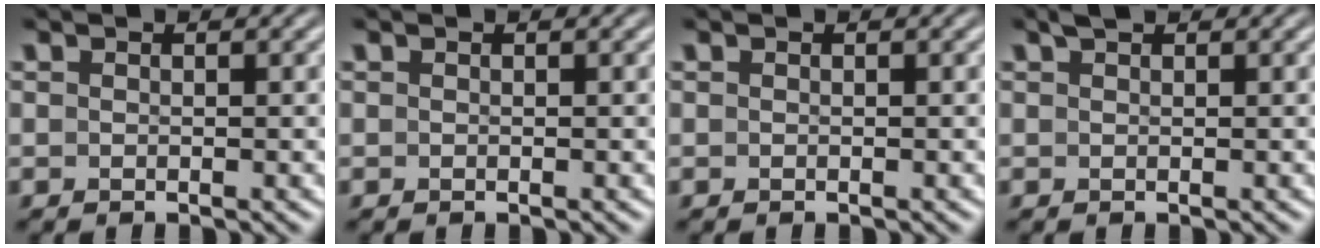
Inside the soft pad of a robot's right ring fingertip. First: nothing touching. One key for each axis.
{"total": 0.0}
{"total": 0.0}
{"total": 0.9, "fx": 0.8, "fy": -0.3, "fz": 0.1, "tx": -0.001, "ty": 0.001, "tz": 0.017}